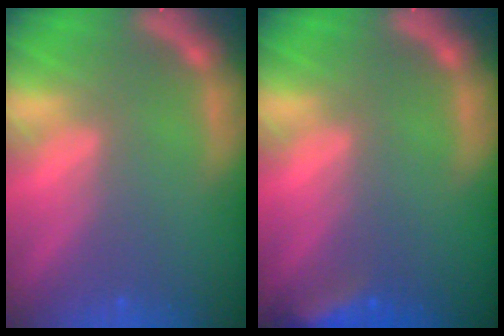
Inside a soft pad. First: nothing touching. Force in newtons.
{"total": 3.5}